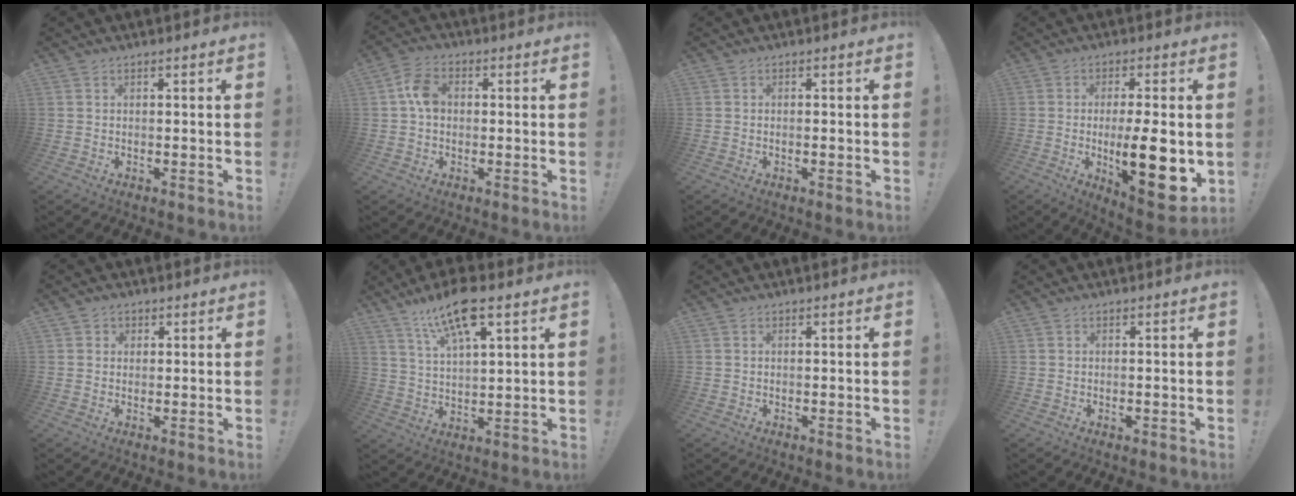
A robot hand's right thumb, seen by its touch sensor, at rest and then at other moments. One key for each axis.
{"total": 6.9, "fx": 0.4, "fy": 4.9, "fz": 4.9, "tx": -0.085, "ty": 0.014, "tz": 0.010}
{"total": 0.8, "fx": -0.3, "fy": -0.1, "fz": 0.7, "tx": -0.013, "ty": 0.000, "tz": -0.006}
{"total": 16.3, "fx": -2.2, "fy": 4.0, "fz": 15.6, "tx": -0.246, "ty": -0.015, "tz": -0.029}
{"total": 2.0, "fx": 0.6, "fy": 1.9, "fz": 0.4, "tx": 0.000, "ty": 0.000, "tz": 0.010}
{"total": 13.5, "fx": 8.3, "fy": 4.1, "fz": 9.9, "tx": -0.176, "ty": -0.029, "tz": 0.141}
{"total": 0.0}
{"total": 0.5, "fx": -0.4, "fy": 0.2, "fz": 0.3, "tx": -0.002, "ty": 0.001, "tz": -0.007}